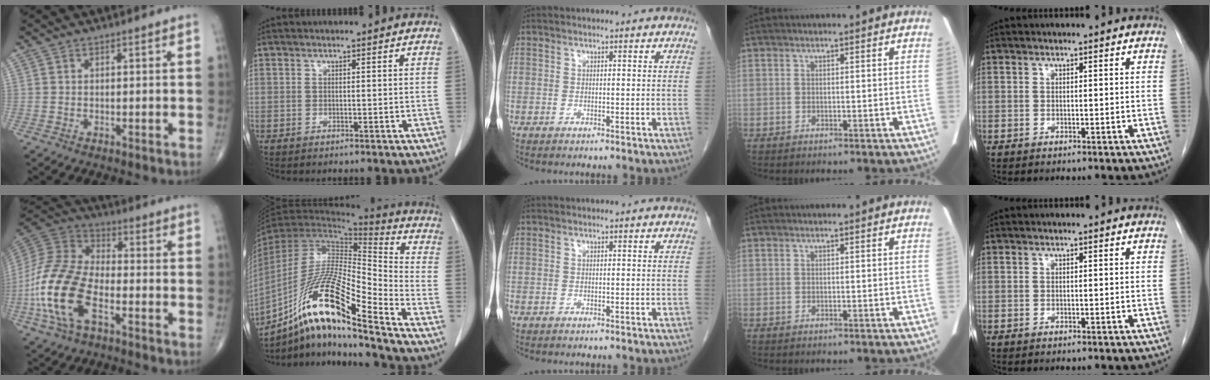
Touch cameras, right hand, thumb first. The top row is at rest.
{"thumb": {"total": 18.4, "force": [-6.2, 9.4, 14.5], "torque": [-0.311, 0.026, -0.122]}, "index": {"total": 19.9, "force": [-13.1, 1.2, 15.0], "torque": [-0.312, -0.015, -0.240]}}